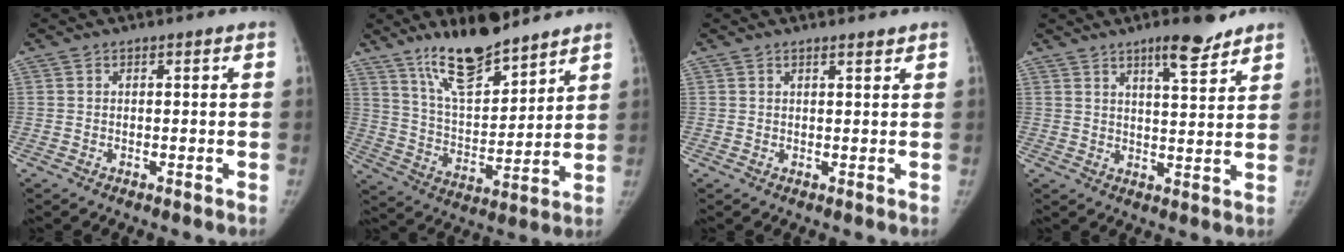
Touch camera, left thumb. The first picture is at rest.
{"total": 15.5, "force": [11.9, 4.7, 8.8], "torque": [-0.119, -0.073, 0.216]}
{"total": 1.3, "force": [1.1, 0.2, 0.7], "torque": [-0.004, -0.006, 0.017]}
{"total": 7.9, "force": [5.6, 1.6, 5.3], "torque": [-0.064, -0.036, 0.084]}